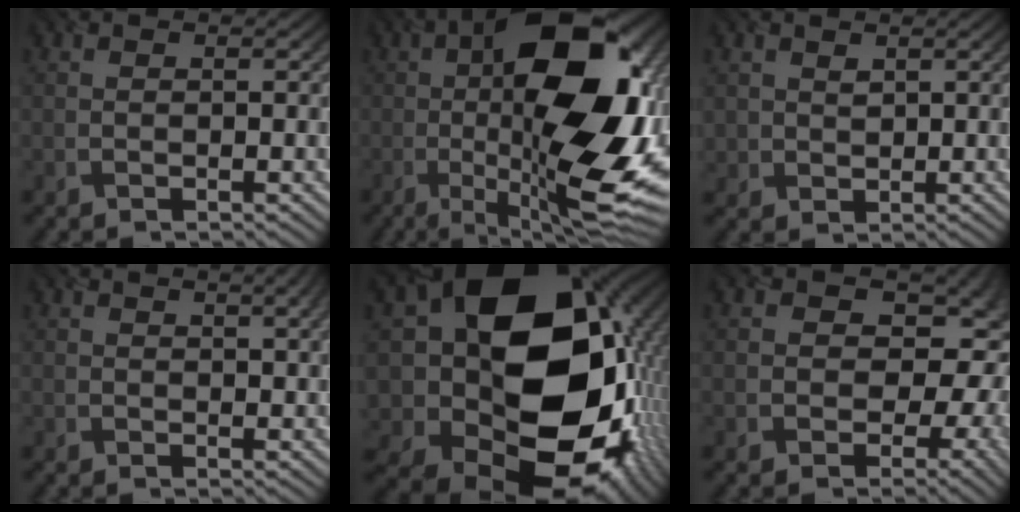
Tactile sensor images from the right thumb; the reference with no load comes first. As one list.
[{"total": 18.7, "force": [-1.0, 7.4, 17.1], "torque": [-0.271, 0.020, -0.028]}, {"total": 1.8, "force": [0.8, 1.5, -0.6], "torque": [-0.001, -0.006, 0.018]}, {"total": 2.3, "force": [1.5, 0.6, 1.6], "torque": [-0.023, 0.001, 0.023]}, {"total": 21.4, "force": [1.5, 17.4, 12.3], "torque": [-0.272, -0.068, 0.087]}, {"total": 10.6, "force": [-1.5, 8.7, 5.8], "torque": [-0.059, 0.010, -0.032]}]